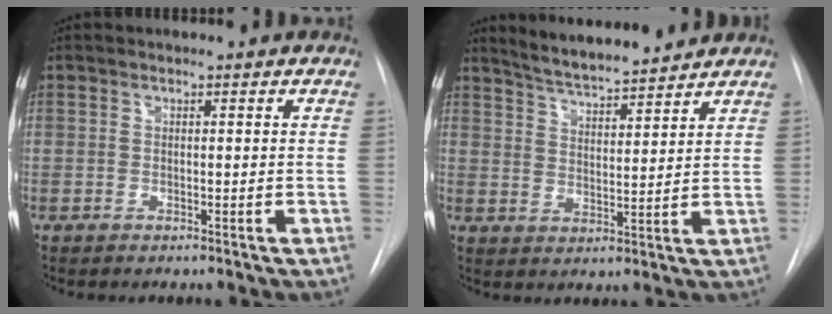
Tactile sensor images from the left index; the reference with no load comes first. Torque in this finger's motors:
{"motor_torque": [-0.07, -0.09, -0.11, 0.03]}